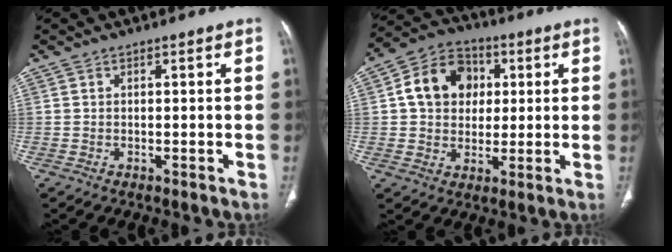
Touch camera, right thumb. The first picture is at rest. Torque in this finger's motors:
{"motor_torque": [-0.88, 1.40, 0.54, -0.43, 0.08]}